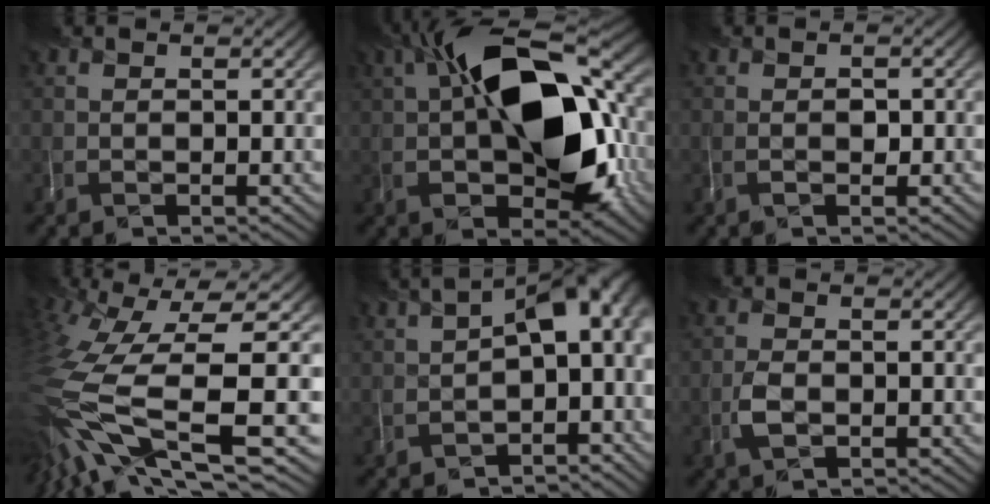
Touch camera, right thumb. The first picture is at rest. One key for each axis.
{"total": 16.5, "fx": 0.0, "fy": 8.9, "fz": 13.8, "tx": -0.205, "ty": 0.018, "tz": -0.008}
{"total": 0.7, "fx": -0.1, "fy": 0.4, "fz": 0.5, "tx": -0.008, "ty": 0.008, "tz": -0.001}
{"total": 16.2, "fx": -2.5, "fy": 5.4, "fz": 15.1, "tx": -0.371, "ty": -0.043, "tz": -0.006}
{"total": 7.3, "fx": -1.1, "fy": 4.0, "fz": 6.0, "tx": -0.078, "ty": 0.012, "tz": -0.017}
{"total": 2.1, "fx": -0.6, "fy": 1.3, "fz": 1.5, "tx": -0.036, "ty": 0.003, "tz": -0.014}